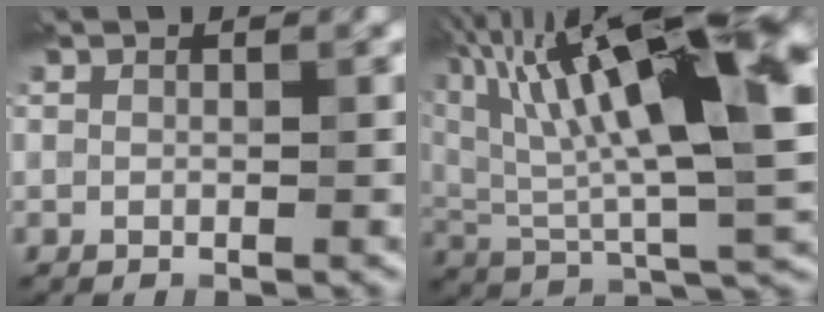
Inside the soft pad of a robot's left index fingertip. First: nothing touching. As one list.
[{"total": 17.6, "force": [6.0, 5.8, 15.4], "torque": [-0.273, 0.026, 0.097]}]